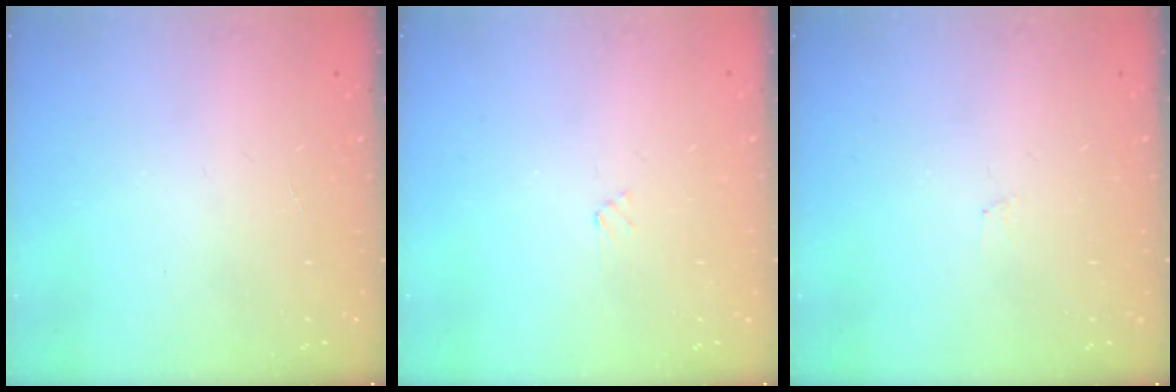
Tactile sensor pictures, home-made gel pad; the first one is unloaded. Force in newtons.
{"total": 2.4, "press": 2.3, "slide": 0.4}
{"total": 2.8, "press": 2.8, "slide": 0.4}